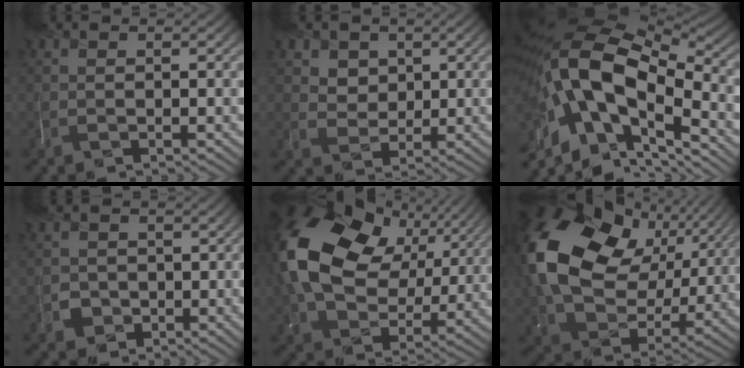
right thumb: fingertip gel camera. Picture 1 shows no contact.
{"total": 4.0, "force": [2.2, 3.2, 0.8], "torque": [-0.035, -0.022, 0.051]}
{"total": 17.5, "force": [-3.2, 9.6, 14.3], "torque": [-0.287, -0.014, -0.041]}
{"total": 3.3, "force": [-1.7, 2.8, -0.1], "torque": [0.012, -0.007, -0.026]}
{"total": 19.2, "force": [5.6, 13.5, 12.4], "torque": [-0.289, 0.009, 0.116]}
{"total": 21.0, "force": [6.4, 15.2, 13.0], "torque": [-0.313, 0.003, 0.133]}